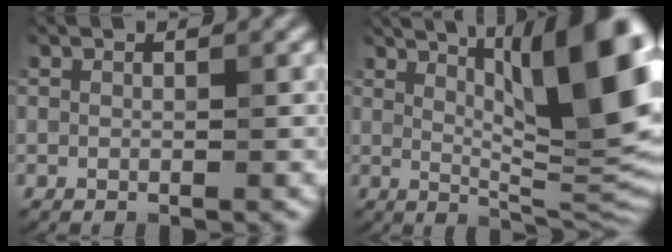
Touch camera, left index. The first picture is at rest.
{"total": 14.6, "force": [5.3, 3.8, 13.1], "torque": [-0.160, 0.011, 0.088]}